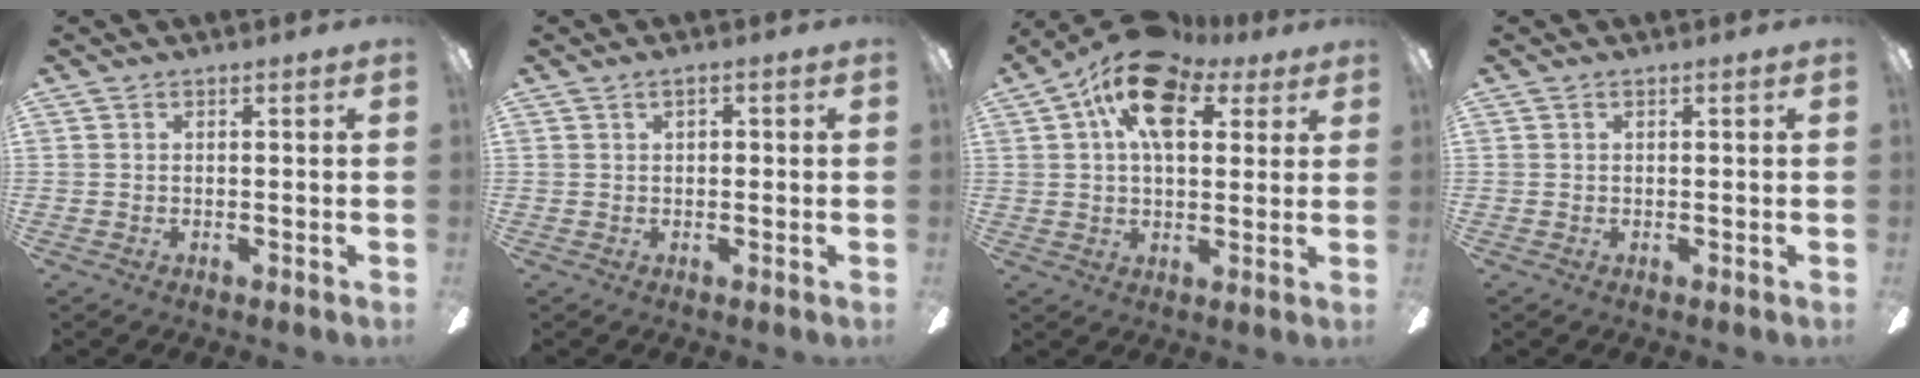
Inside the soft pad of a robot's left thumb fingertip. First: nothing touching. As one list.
[{"total": 1.6, "force": [0.7, 0.9, 1.2], "torque": [-0.016, 0.003, 0.009]}, {"total": 15.9, "force": [7.2, 9.0, 11.0], "torque": [-0.174, -0.010, 0.127]}, {"total": 0.0}]